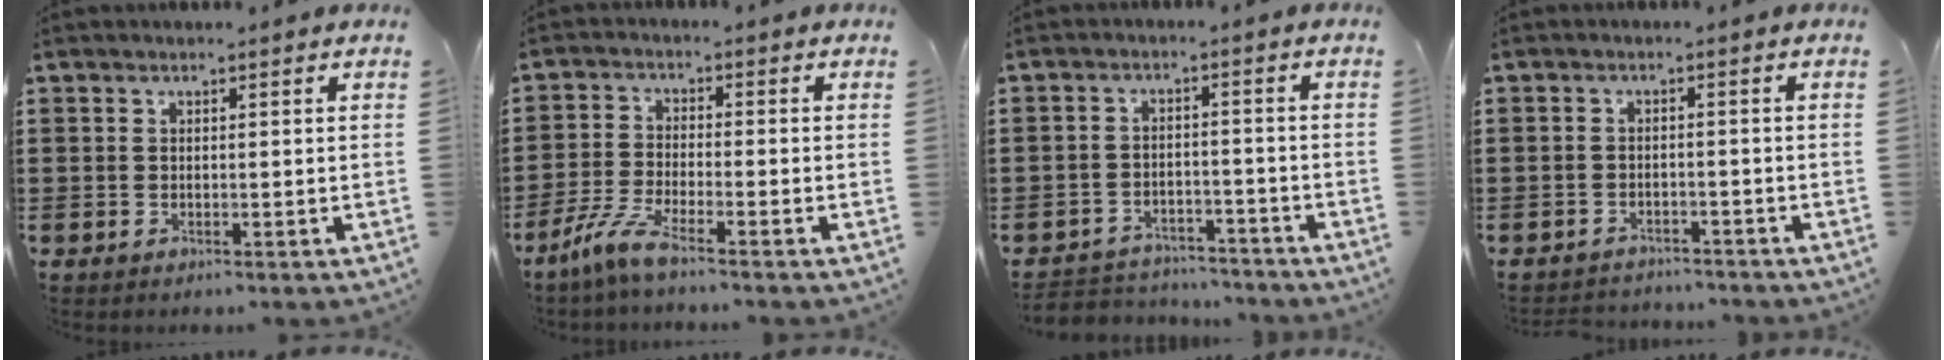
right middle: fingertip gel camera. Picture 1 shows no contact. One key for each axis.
{"total": 5.1, "fx": -3.7, "fy": 0.3, "fz": 3.5, "tx": -0.092, "ty": -0.017, "tz": -0.077}
{"total": 3.8, "fx": -3.7, "fy": 0.9, "fz": -0.2, "tx": -0.004, "ty": 0.003, "tz": -0.079}
{"total": 2.1, "fx": -2.1, "fy": 0.4, "fz": -0.3, "tx": -0.002, "ty": 0.001, "tz": -0.048}